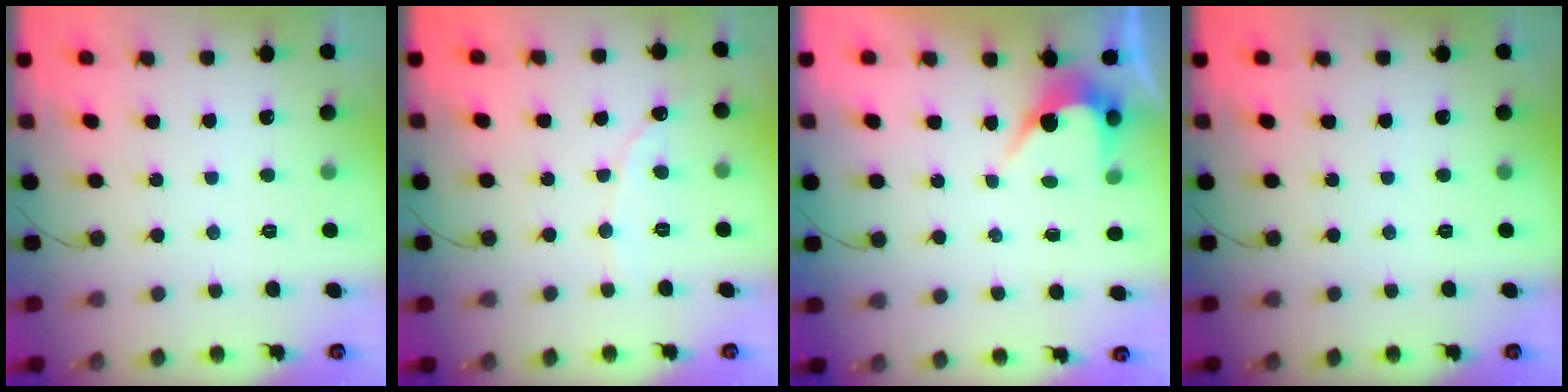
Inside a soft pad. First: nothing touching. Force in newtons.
{"total": 2.2, "press": 2.2, "slide": 0.2}
{"total": 3.4, "press": 3.4, "slide": 0.3}
{"total": 0.0}